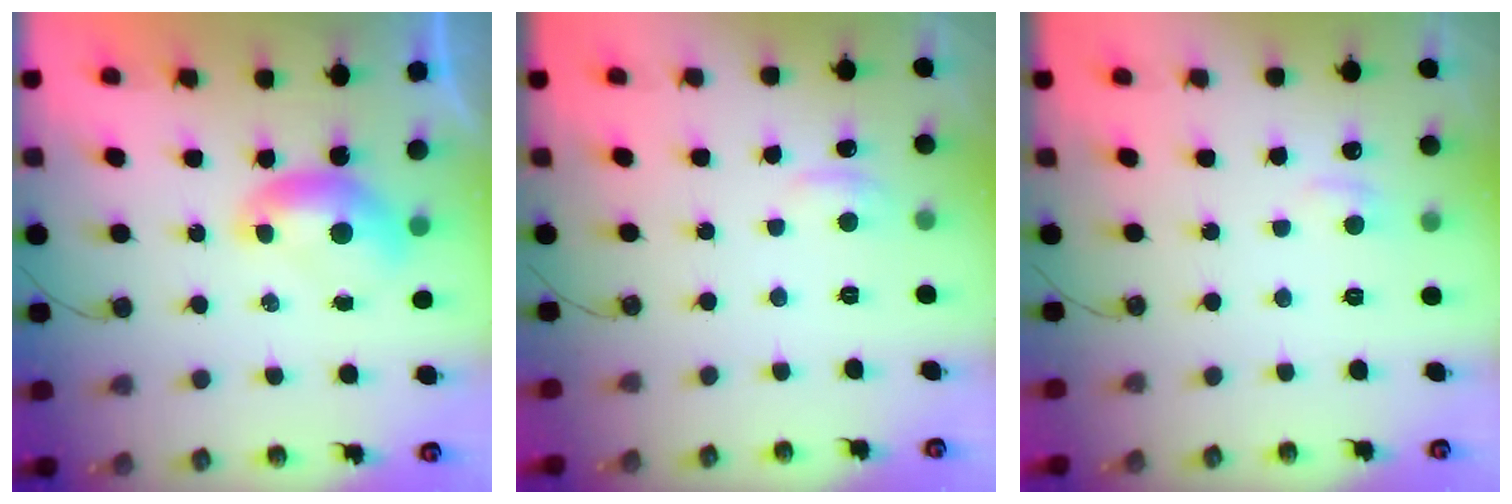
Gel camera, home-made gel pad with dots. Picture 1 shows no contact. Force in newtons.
{"total": 0.8, "press": 0.2, "slide": 0.8}
{"total": 0.8, "press": 0.1, "slide": 0.8}